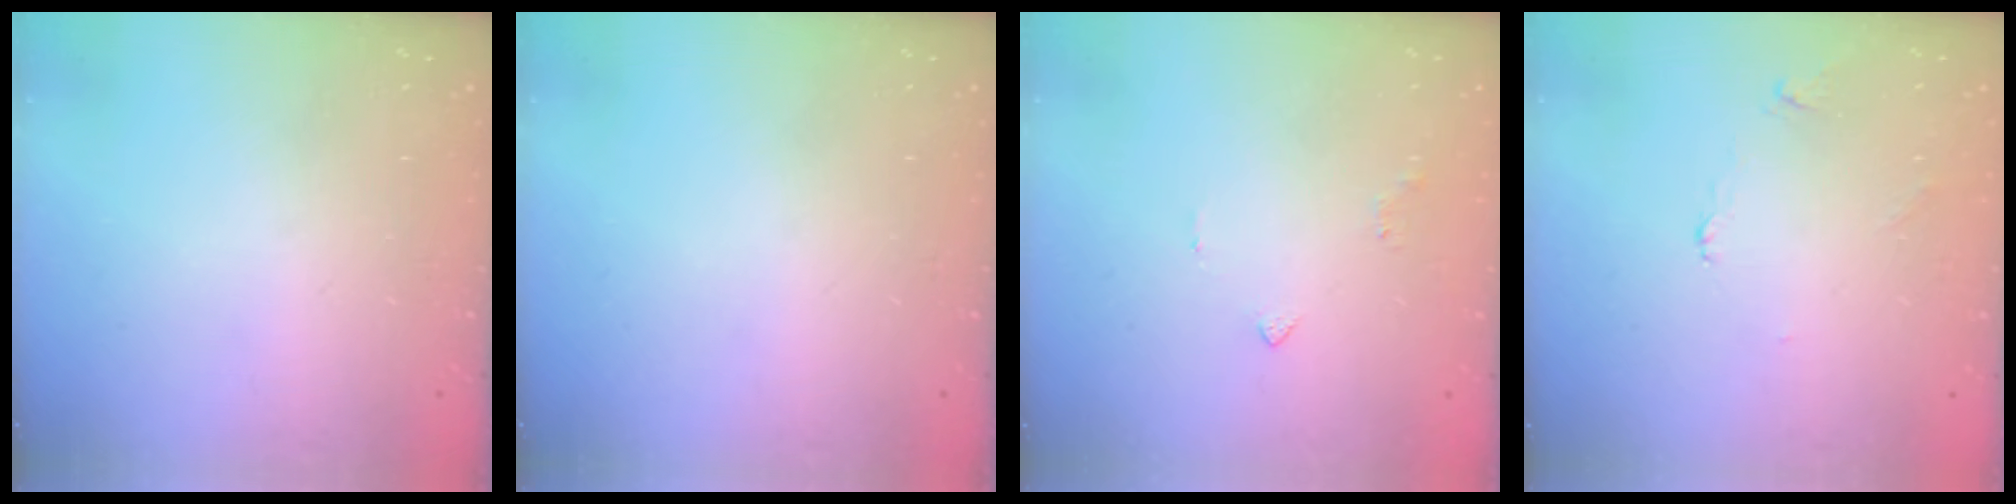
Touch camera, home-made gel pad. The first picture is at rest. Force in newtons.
{"total": 0.0}
{"total": 2.2, "press": 2.1, "slide": 0.5}
{"total": 1.9, "press": 1.8, "slide": 0.3}